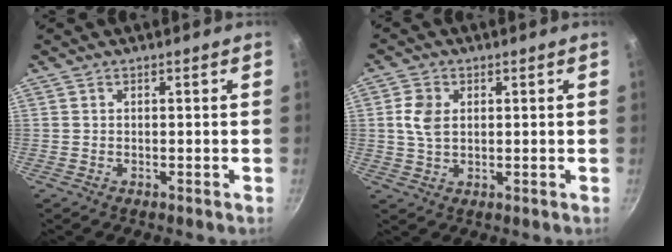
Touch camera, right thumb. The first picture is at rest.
{"total": 5.2, "force": [1.0, 3.6, 3.7], "torque": [-0.065, 0.001, 0.019]}